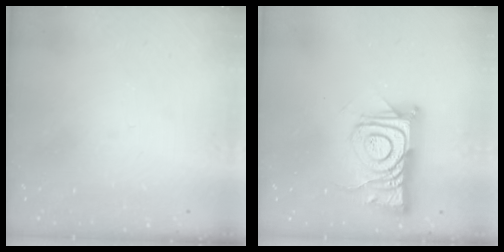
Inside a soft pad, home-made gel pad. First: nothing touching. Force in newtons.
{"total": 11.6, "press": 11.5, "slide": 1.0}